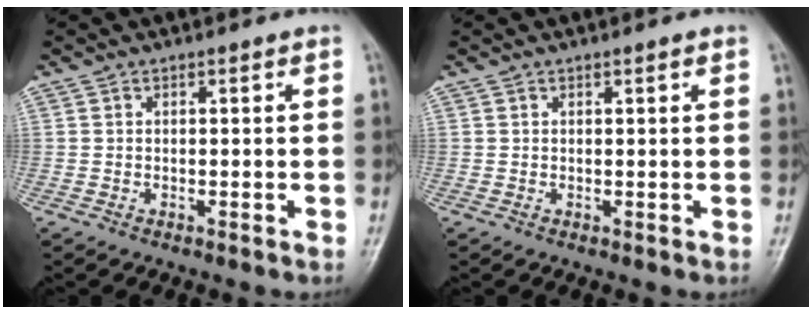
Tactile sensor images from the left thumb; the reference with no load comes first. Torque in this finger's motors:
{"motor_torque": [-0.15, -0.13, -0.11, -0.15, 0.05]}